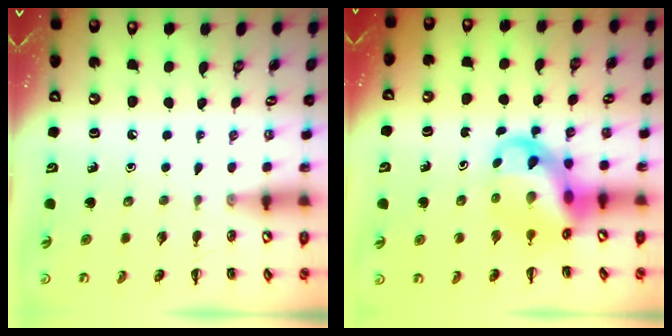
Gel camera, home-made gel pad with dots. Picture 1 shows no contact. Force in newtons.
{"total": 11.5, "press": 11.1, "slide": 3.0}